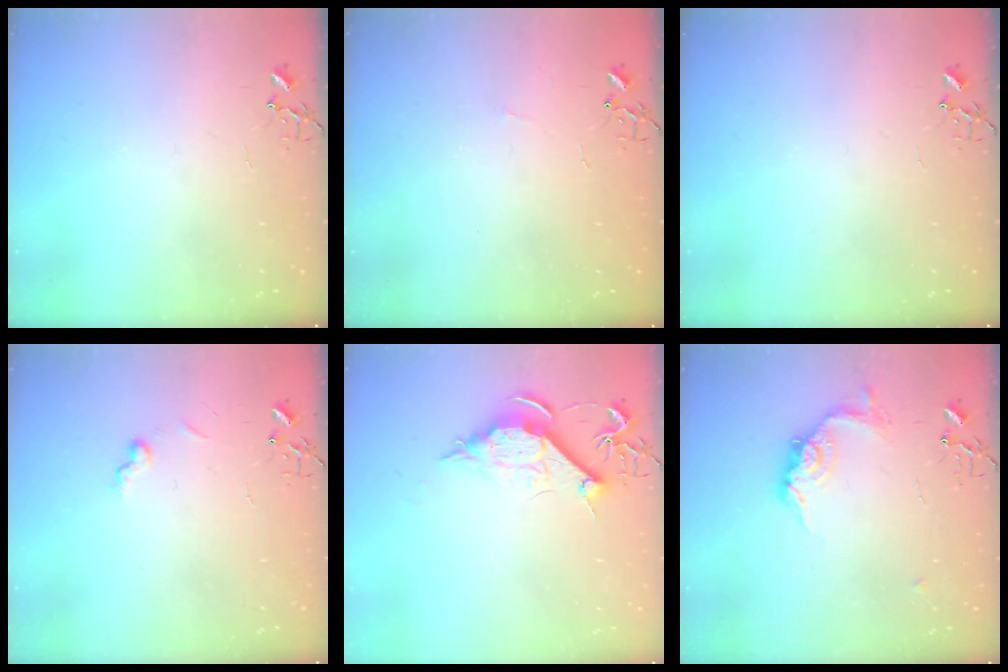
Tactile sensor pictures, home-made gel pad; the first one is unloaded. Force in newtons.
{"total": 2.3, "press": 2.3, "slide": 0.4}
{"total": 0.0}
{"total": 6.1, "press": 6.1, "slide": 0.6}
{"total": 9.6, "press": 9.6, "slide": 0.8}
{"total": 12.9, "press": 12.9, "slide": 0.2}